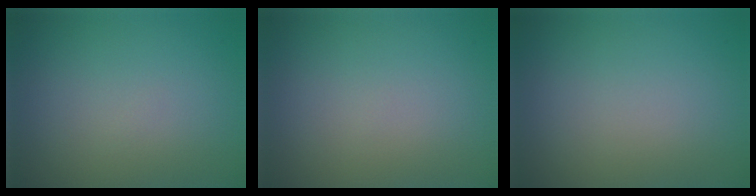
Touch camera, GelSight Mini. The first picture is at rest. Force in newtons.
{"total": 0.0}
{"total": 0.0}